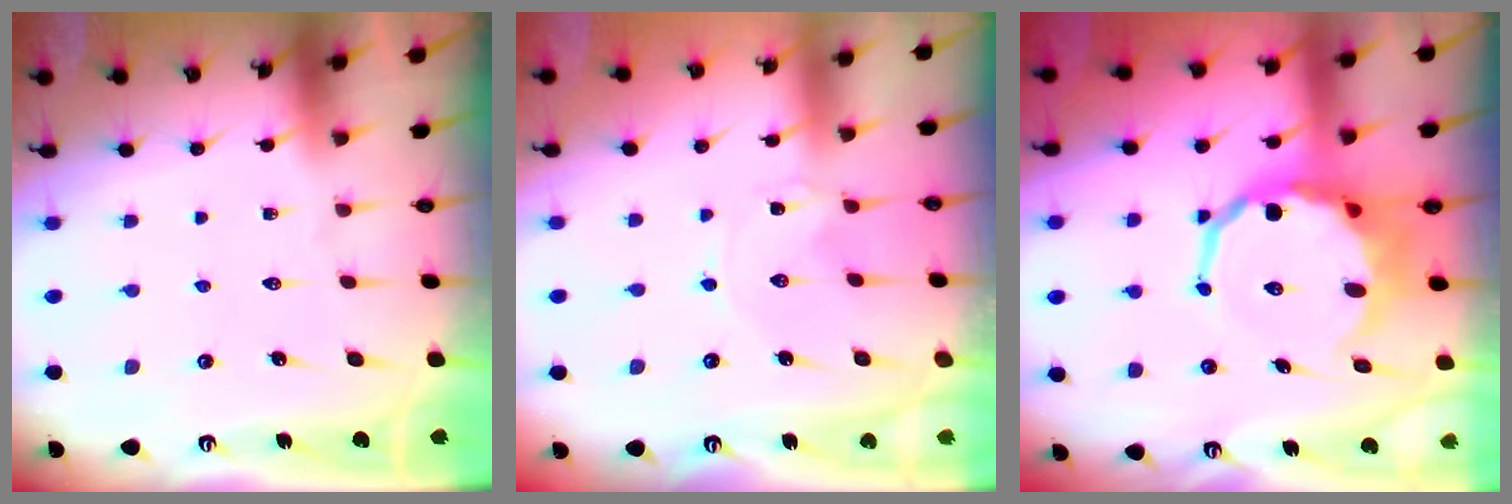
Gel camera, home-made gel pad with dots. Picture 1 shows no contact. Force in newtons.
{"total": 0.0}
{"total": 10.0, "press": 9.7, "slide": 2.6}